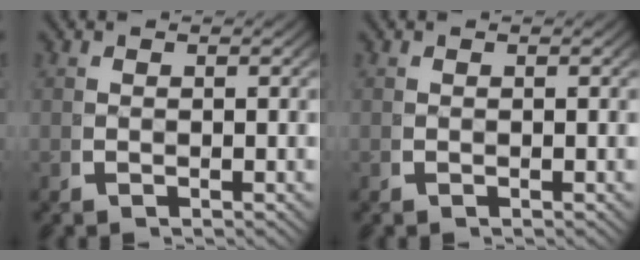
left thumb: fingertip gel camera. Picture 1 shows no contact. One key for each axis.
{"total": 0.0}